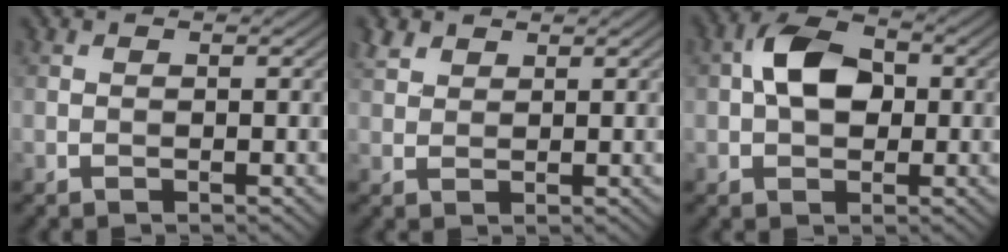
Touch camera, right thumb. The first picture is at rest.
{"total": 2.5, "force": [1.8, 1.5, 0.9], "torque": [-0.025, 0.006, 0.041]}
{"total": 6.6, "force": [0.5, 4.4, 5.0], "torque": [-0.089, 0.014, -0.003]}